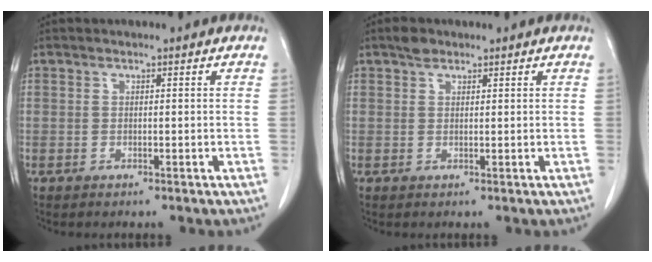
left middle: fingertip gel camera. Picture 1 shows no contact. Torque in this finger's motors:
{"motor_torque": [0.13, -0.09, -0.04, 0.00]}